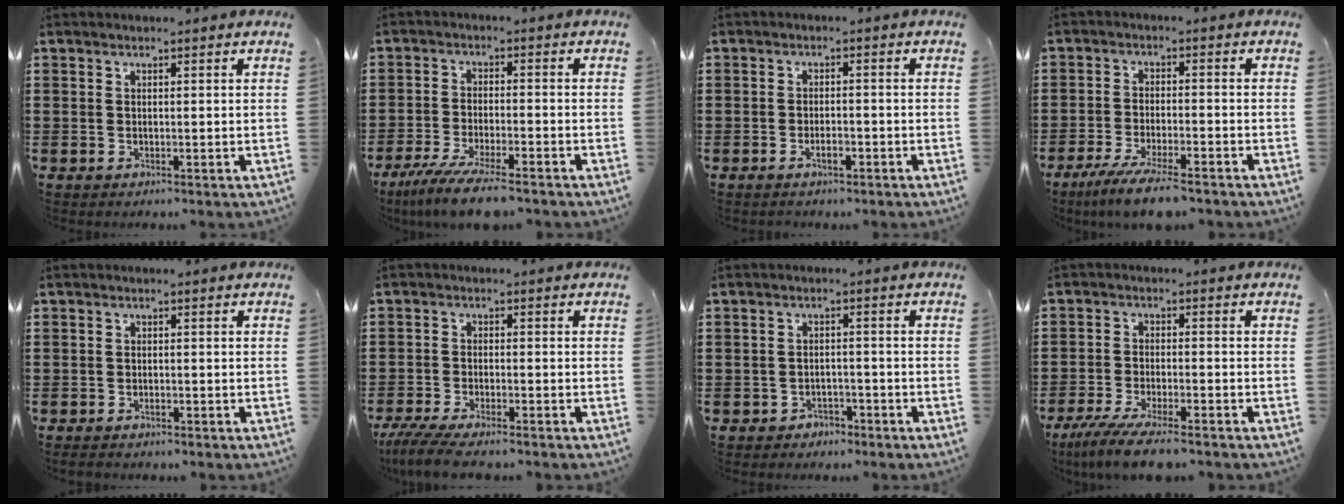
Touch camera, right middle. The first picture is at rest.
{"total": 6.9, "force": [-5.6, 0.2, 4.1], "torque": [-0.088, -0.015, -0.105]}
{"total": 2.3, "force": [-1.3, 0.9, 1.7], "torque": [-0.031, 0.003, -0.024]}
{"total": 6.0, "force": [-4.9, 0.2, 3.5], "torque": [-0.073, -0.015, -0.091]}
{"total": 0.7, "force": [-0.7, 0.1, 0.3], "torque": [-0.008, -0.002, -0.013]}
{"total": 4.2, "force": [-3.8, 0.2, 1.9], "torque": [-0.052, -0.016, -0.078]}
{"total": 1.8, "force": [-1.7, 0.6, -0.1], "torque": [-0.007, 0.003, -0.039]}
{"total": 5.9, "force": [-4.9, 0.2, 3.3], "torque": [-0.079, -0.019, -0.095]}